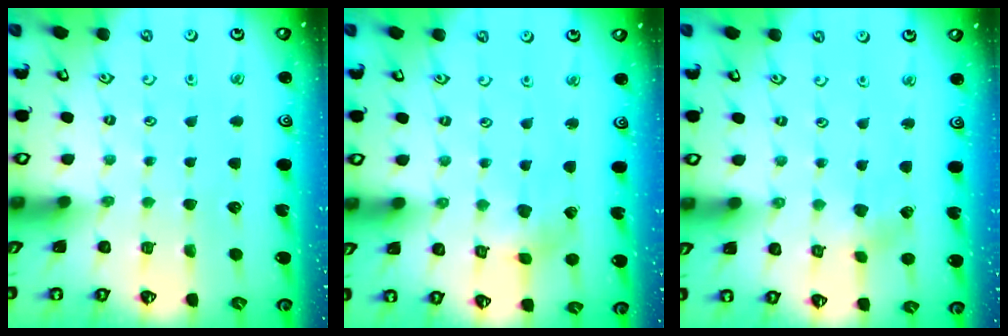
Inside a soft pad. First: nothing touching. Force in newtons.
{"total": 2.4, "press": 2.3, "slide": 0.5}
{"total": 2.0, "press": 1.9, "slide": 0.6}